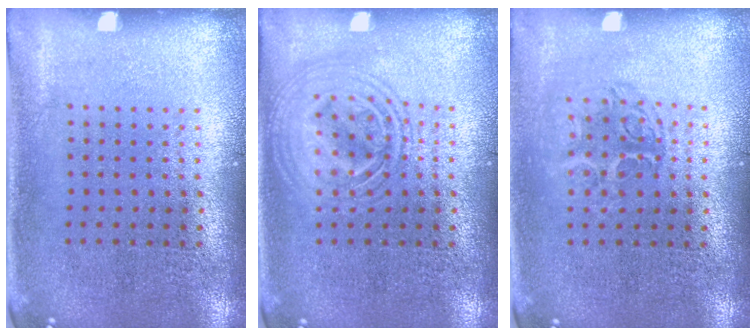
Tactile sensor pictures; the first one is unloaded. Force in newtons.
{"total": 2.9, "press": 2.9, "slide": 0.4}
{"total": 1.3, "press": 1.0, "slide": 0.7}